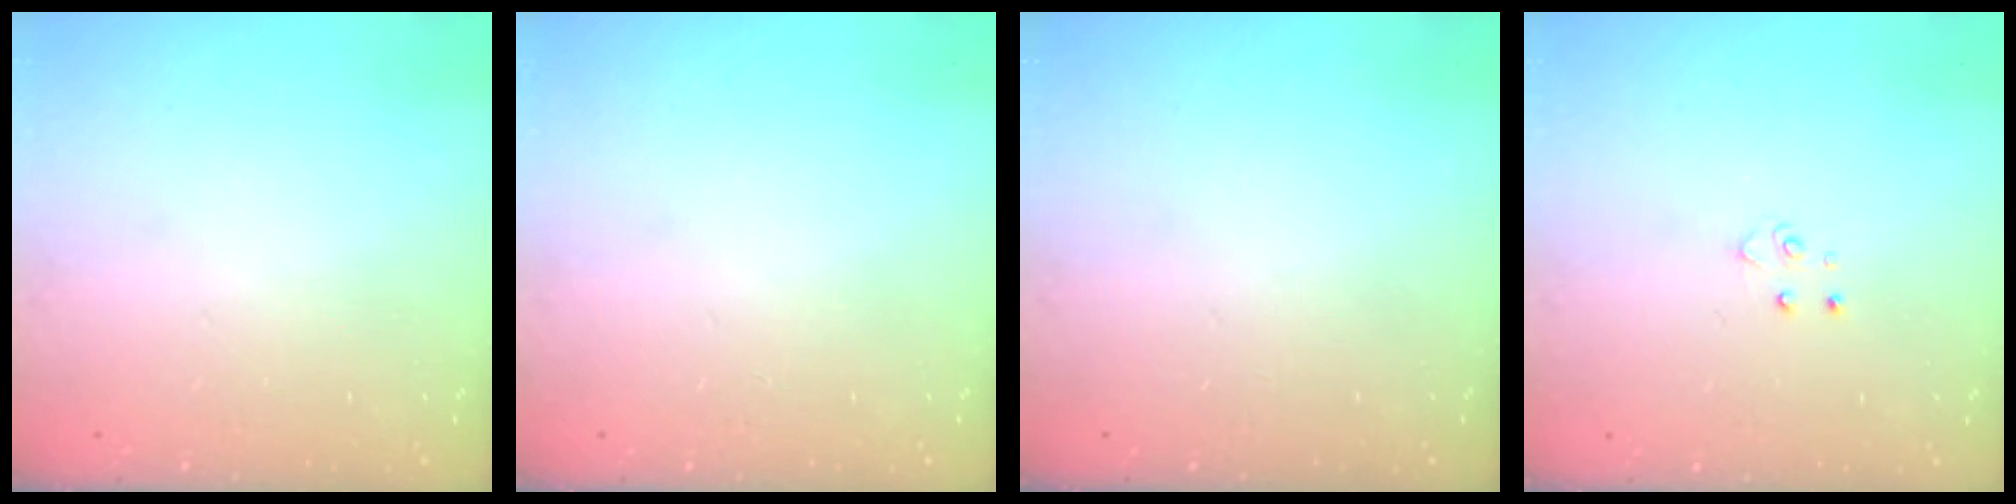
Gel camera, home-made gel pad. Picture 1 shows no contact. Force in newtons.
{"total": 0.0}
{"total": 0.0}
{"total": 4.0, "press": 4.0, "slide": 0.4}